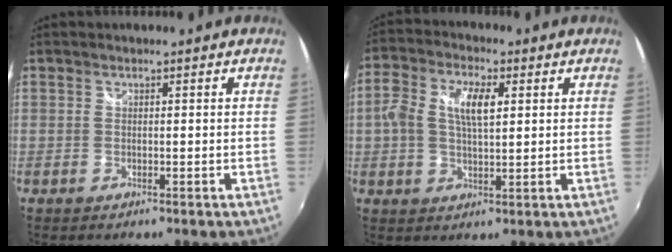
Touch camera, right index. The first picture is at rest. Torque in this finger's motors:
{"motor_torque": [0.26, -0.06, 0.25, 0.07]}